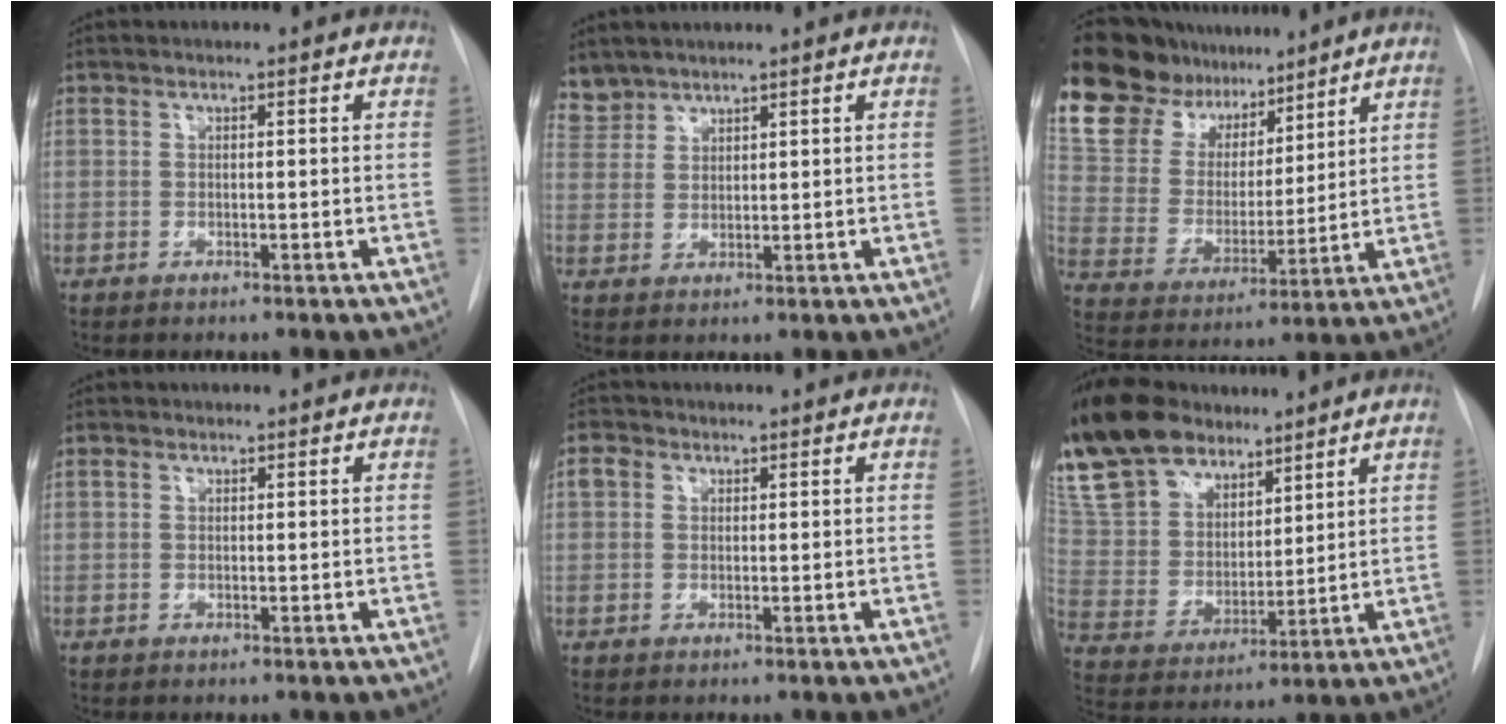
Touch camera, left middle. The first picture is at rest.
{"total": 3.5, "force": [3.3, 1.1, -0.4], "torque": [0.009, 0.011, 0.071]}
{"total": 16.8, "force": [13.9, 8.0, 5.1], "torque": [-0.093, 0.034, 0.259]}
{"total": 0.6, "force": [0.4, 0.4, -0.2], "torque": [0.006, 0.006, 0.004]}
{"total": 2.1, "force": [0.8, 1.8, 0.8], "torque": [-0.016, 0.011, 0.012]}
{"total": 20.6, "force": [15.9, 10.3, 8.1], "torque": [-0.193, 0.031, 0.296]}